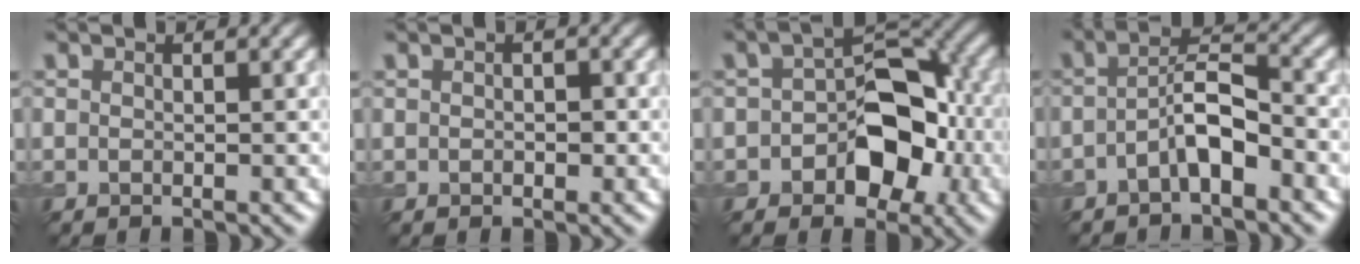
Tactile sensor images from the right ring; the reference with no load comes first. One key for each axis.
{"total": 0.7, "fx": 0.2, "fy": 0.4, "fz": 0.5, "tx": -0.010, "ty": 0.003, "tz": 0.007}
{"total": 6.9, "fx": -1.6, "fy": 4.4, "fz": 5.0, "tx": -0.063, "ty": 0.016, "tz": -0.028}
{"total": 3.6, "fx": -1.4, "fy": 0.8, "fz": 3.2, "tx": -0.060, "ty": 0.017, "tz": -0.030}